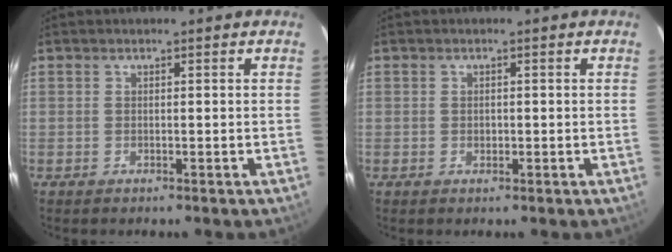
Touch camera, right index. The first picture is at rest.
{"total": 0.7, "force": [-0.1, 0.6, 0.3], "torque": [-0.002, 0.002, 0.000]}